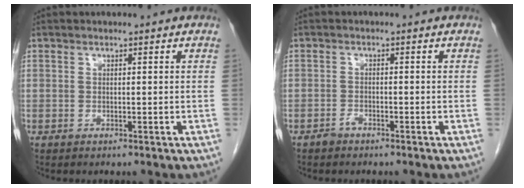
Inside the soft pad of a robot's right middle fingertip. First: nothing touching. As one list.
[{"total": 0.9, "force": [-0.8, 0.3, 0.2], "torque": [-0.003, 0.001, -0.016]}]